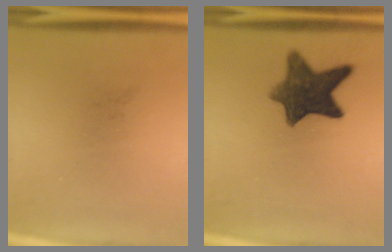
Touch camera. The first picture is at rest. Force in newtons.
{"total": 9.9}